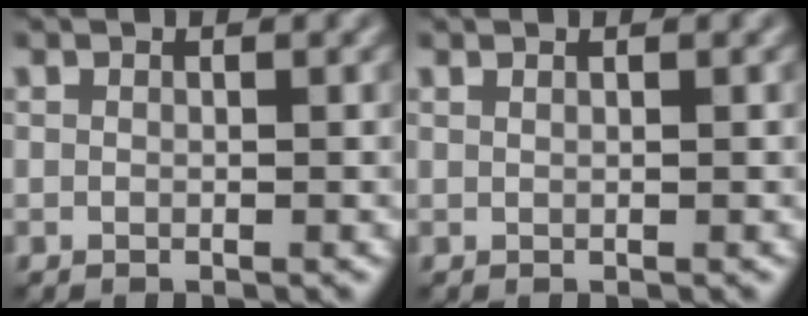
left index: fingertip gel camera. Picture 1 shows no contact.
{"total": 0.8, "force": [0.6, 0.4, 0.4], "torque": [0.003, 0.002, 0.002]}